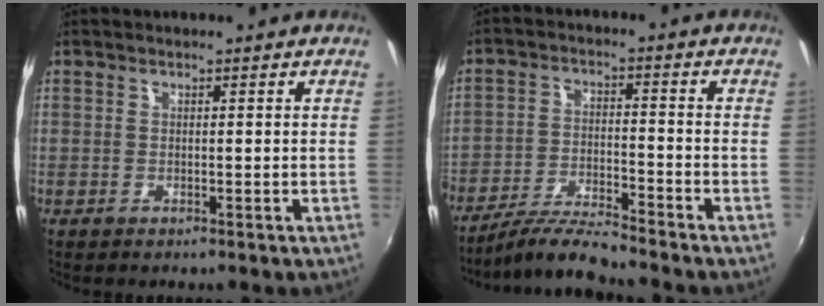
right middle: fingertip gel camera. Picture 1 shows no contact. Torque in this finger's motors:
{"motor_torque": [1.06, -1.09, 0.69, 0.21]}